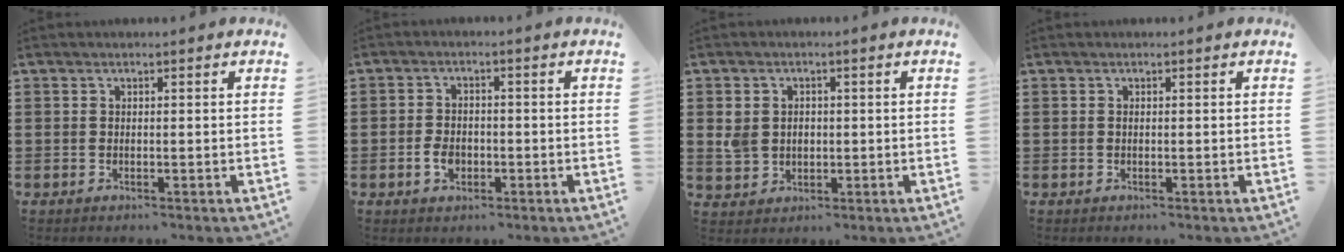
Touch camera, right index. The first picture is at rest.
{"total": 3.1, "force": [-1.1, 2.2, 2.0], "torque": [-0.046, -0.001, -0.021]}
{"total": 3.5, "force": [0.4, 3.1, 1.6], "torque": [-0.042, 0.012, 0.005]}
{"total": 0.0}